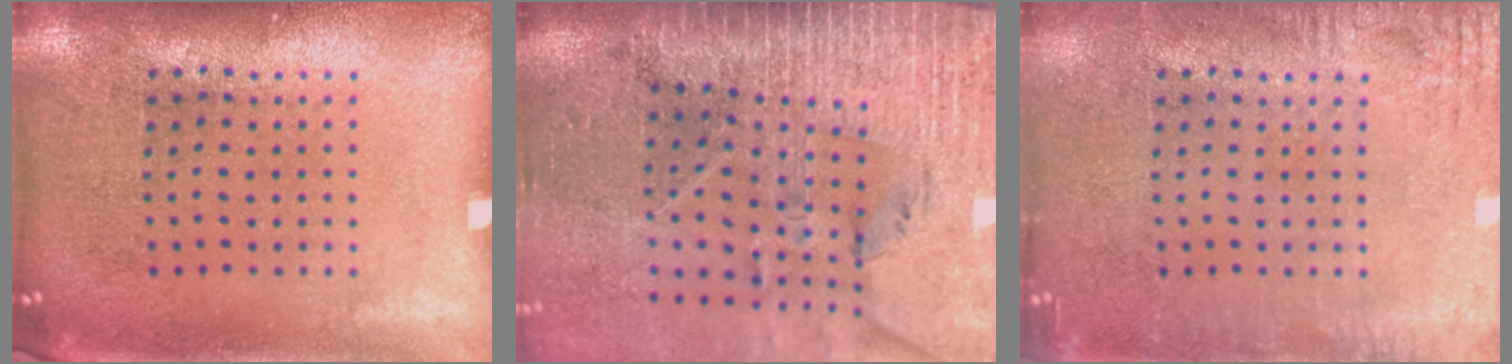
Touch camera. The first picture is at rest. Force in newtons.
{"total": 3.9, "press": 3.4, "slide": 2.0}
{"total": 2.7, "press": 2.7, "slide": 0.2}